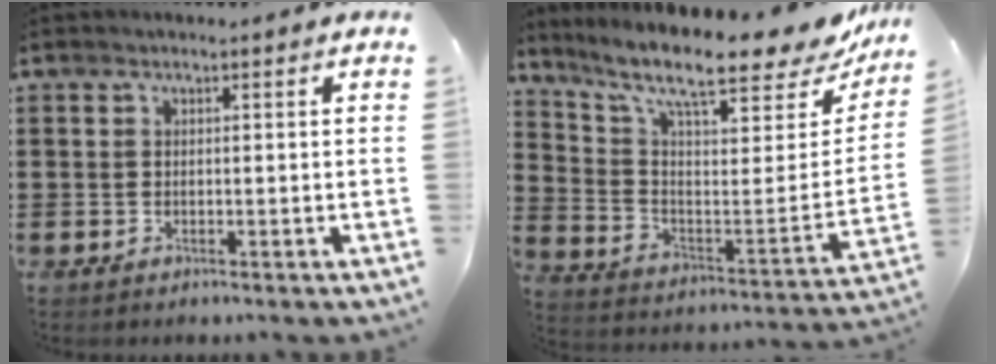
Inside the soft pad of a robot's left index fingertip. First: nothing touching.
{"total": 11.3, "force": [8.8, 2.2, 6.8], "torque": [-0.145, -0.067, 0.143]}